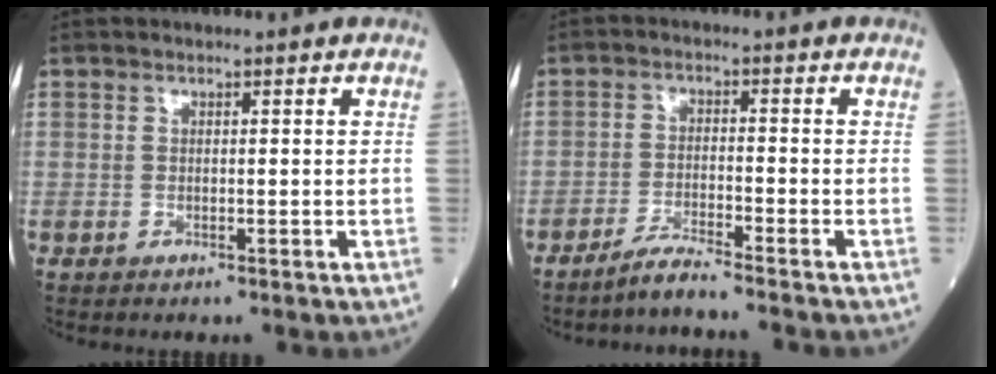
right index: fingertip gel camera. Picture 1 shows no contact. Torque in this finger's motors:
{"motor_torque": [-0.37, -0.02, -0.04, -0.03]}